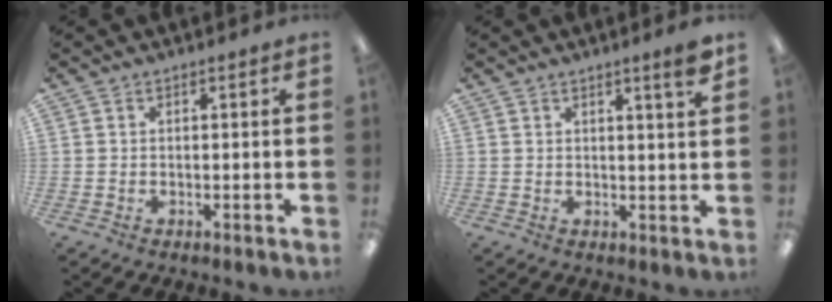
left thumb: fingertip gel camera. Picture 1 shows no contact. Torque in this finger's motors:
{"motor_torque": [0.18, -0.23, -0.06, 0.48, 0.06]}